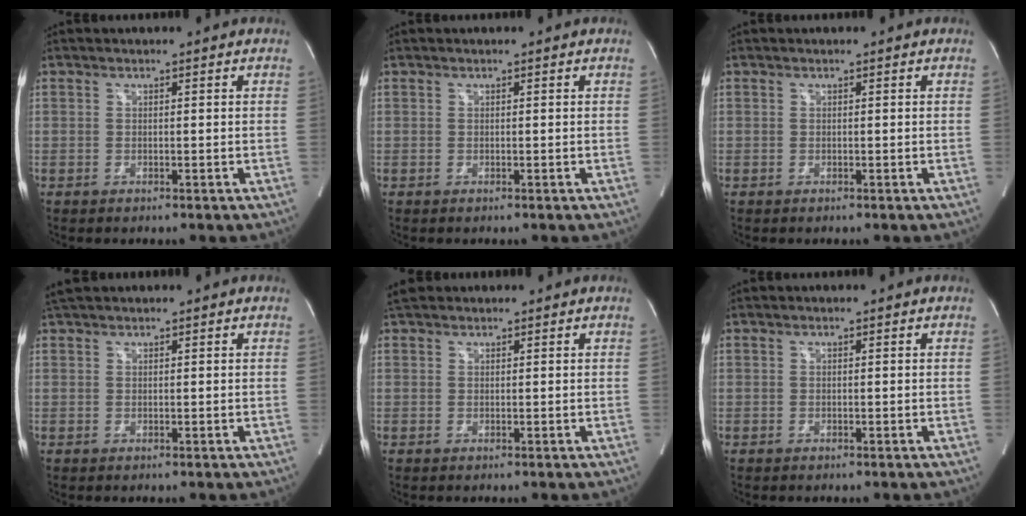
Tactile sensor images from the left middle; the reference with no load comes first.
{"total": 0.0}
{"total": 0.0}
{"total": 2.3, "force": [2.1, 0.3, 0.9], "torque": [-0.022, 0.027, 0.043]}
{"total": 2.1, "force": [1.8, 0.9, 0.4], "torque": [-0.015, 0.023, 0.032]}
{"total": 0.0}